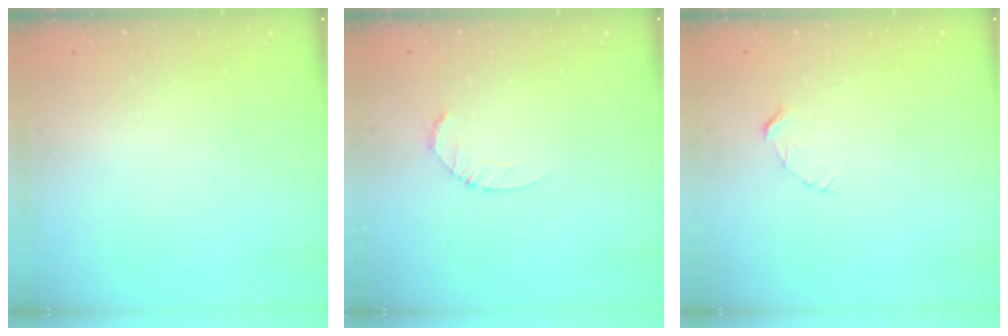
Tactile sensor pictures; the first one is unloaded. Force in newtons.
{"total": 2.6, "press": 2.6, "slide": 0.4}
{"total": 2.7, "press": 2.7, "slide": 0.3}